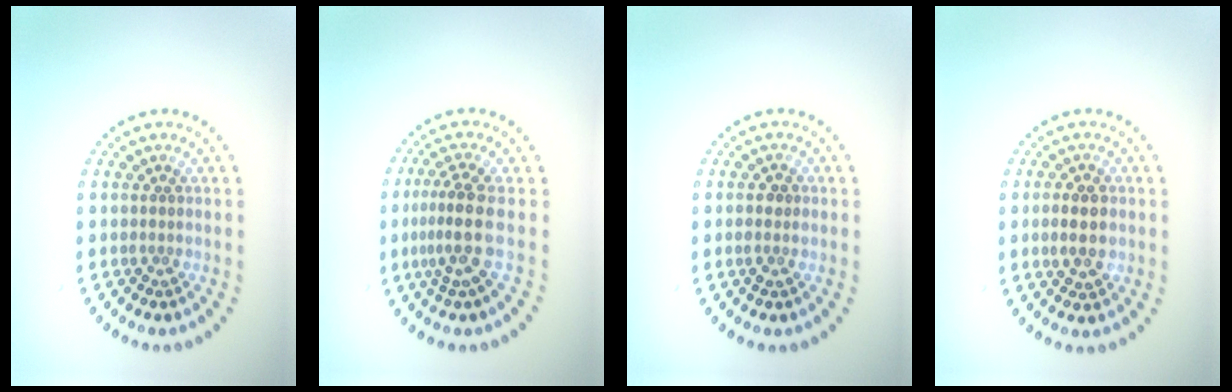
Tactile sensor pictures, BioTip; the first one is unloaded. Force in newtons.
{"total": 3.3, "press": 2.5, "slide": 2.1}
{"total": 1.3, "press": 1.3, "slide": 0.2}
{"total": 2.8, "press": 2.8, "slide": 0.2}